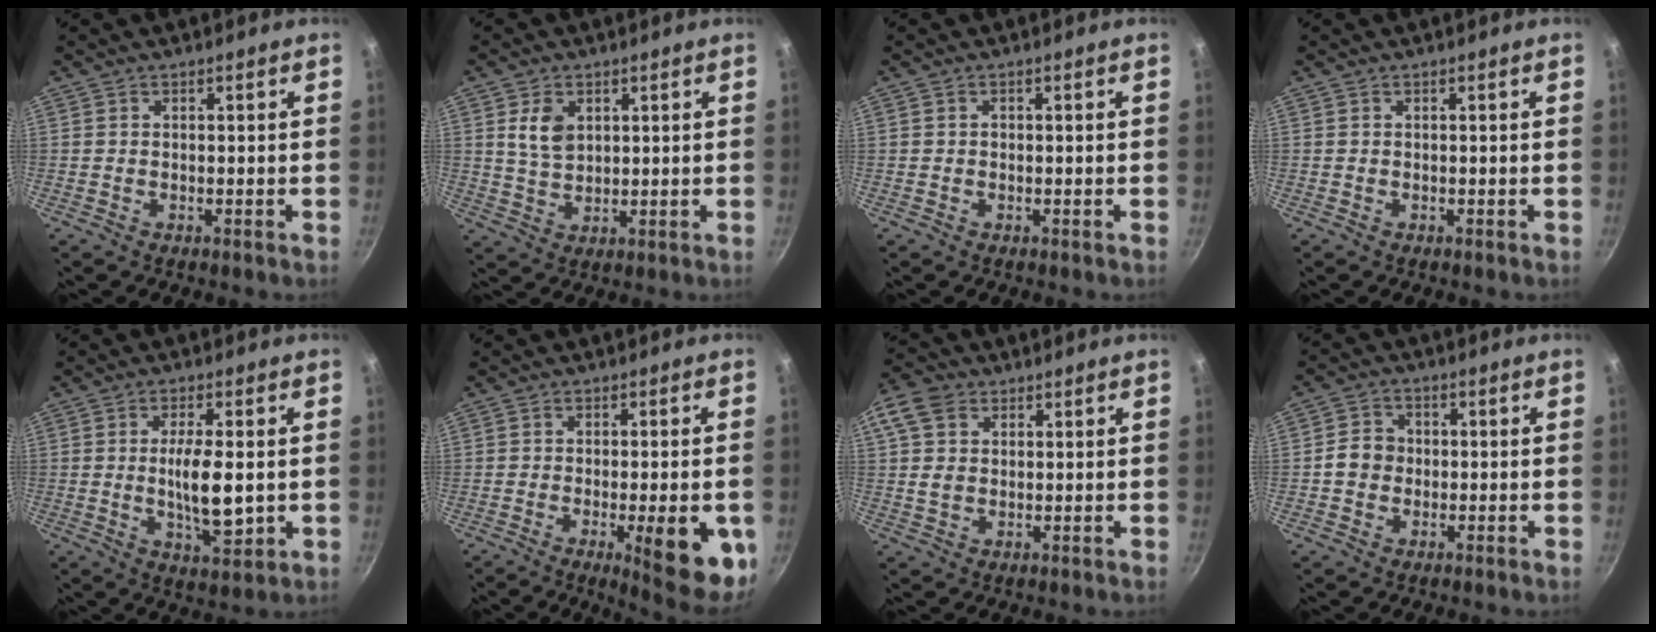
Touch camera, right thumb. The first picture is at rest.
{"total": 5.9, "force": [2.0, 4.0, 3.8], "torque": [-0.058, -0.013, 0.042]}
{"total": 0.0}
{"total": 0.0}
{"total": 9.5, "force": [-0.2, 3.3, 9.0], "torque": [-0.150, -0.008, 0.002]}
{"total": 12.9, "force": [-3.7, 3.5, 11.9], "torque": [-0.135, 0.004, -0.045]}
{"total": 9.8, "force": [3.4, 7.3, 5.5], "torque": [-0.105, 0.002, 0.055]}
{"total": 4.8, "force": [-0.5, 4.3, 2.1], "torque": [-0.015, 0.014, -0.018]}